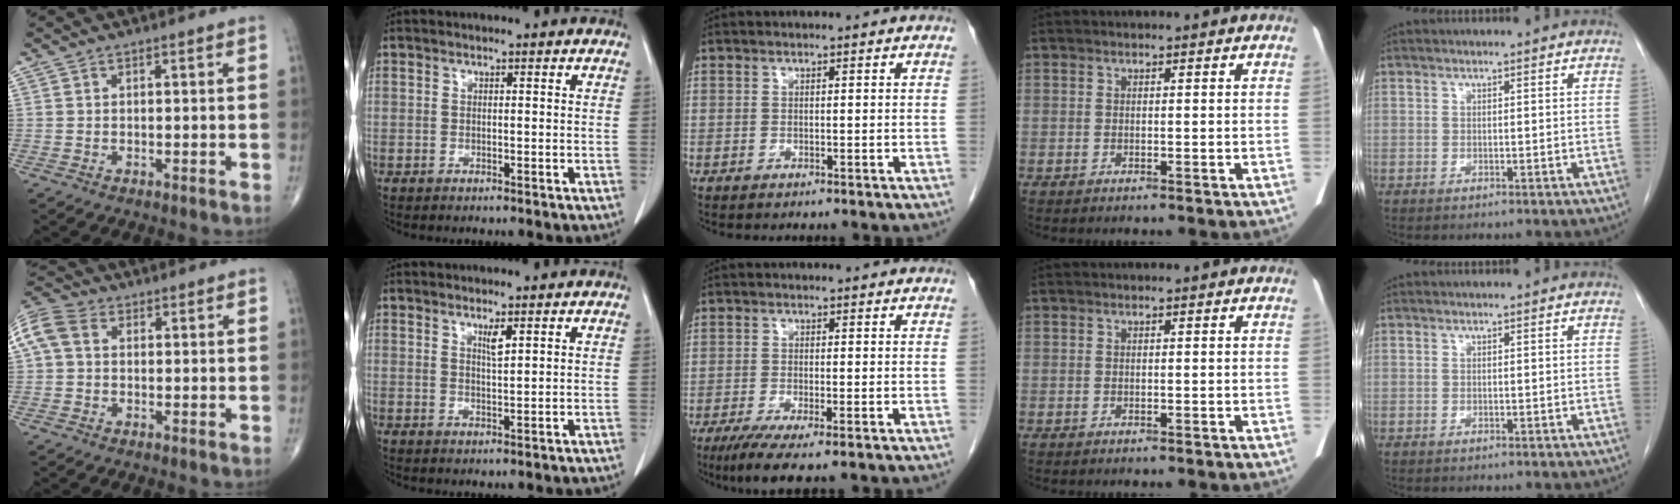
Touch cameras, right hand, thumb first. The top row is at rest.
{"thumb": {"total": 8.5, "force": [1.3, 6.4, 5.4], "torque": [-0.129, 0.031, 0.021]}, "index": {"total": 1.9, "force": [1.1, 0.1, 1.5], "torque": [-0.030, -0.006, 0.021]}, "middle": {"total": 5.6, "force": [-3.8, 0.4, 4.2], "torque": [-0.068, -0.016, -0.061]}}